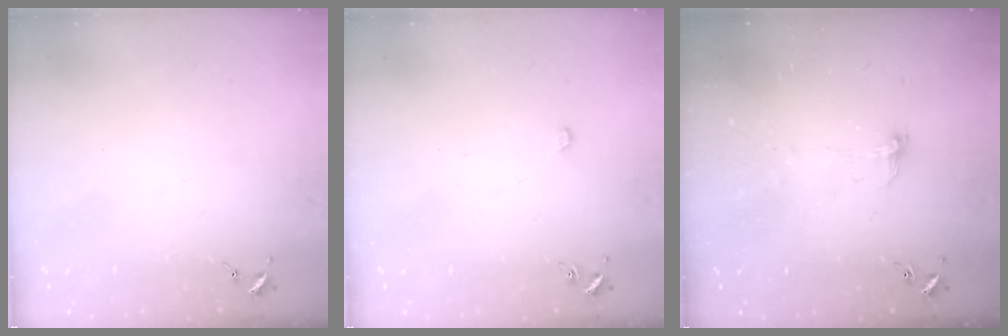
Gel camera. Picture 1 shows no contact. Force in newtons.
{"total": 2.8, "press": 2.8, "slide": 0.1}
{"total": 5.1, "press": 5.1, "slide": 0.4}